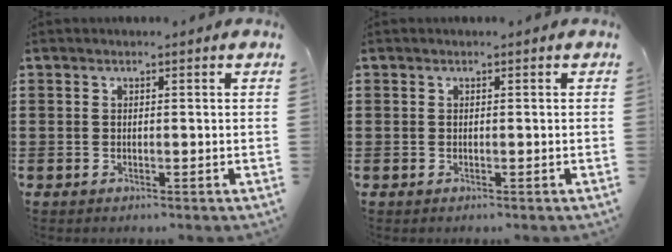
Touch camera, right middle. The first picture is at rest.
{"total": 0.0}